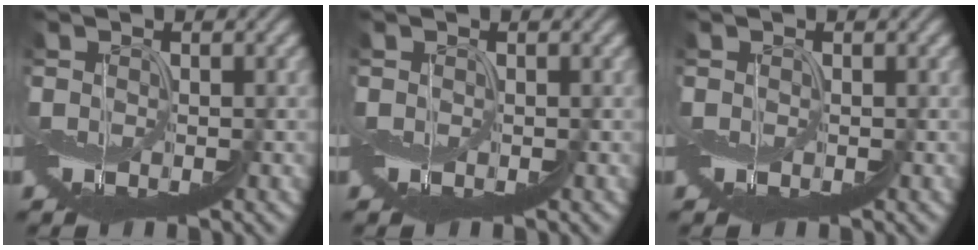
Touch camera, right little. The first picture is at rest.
{"total": 0.0}
{"total": 0.0}